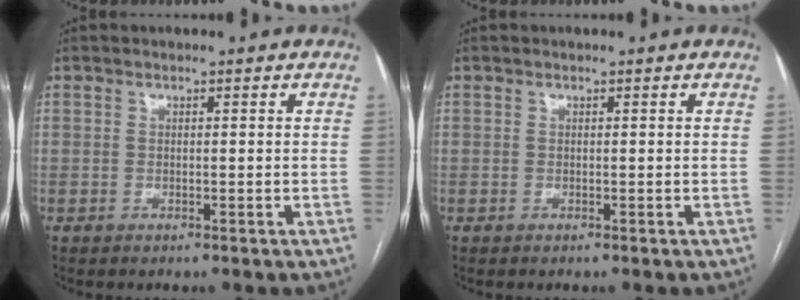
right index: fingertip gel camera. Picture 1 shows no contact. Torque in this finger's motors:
{"motor_torque": [0.00, 0.00, 0.00, 0.01]}